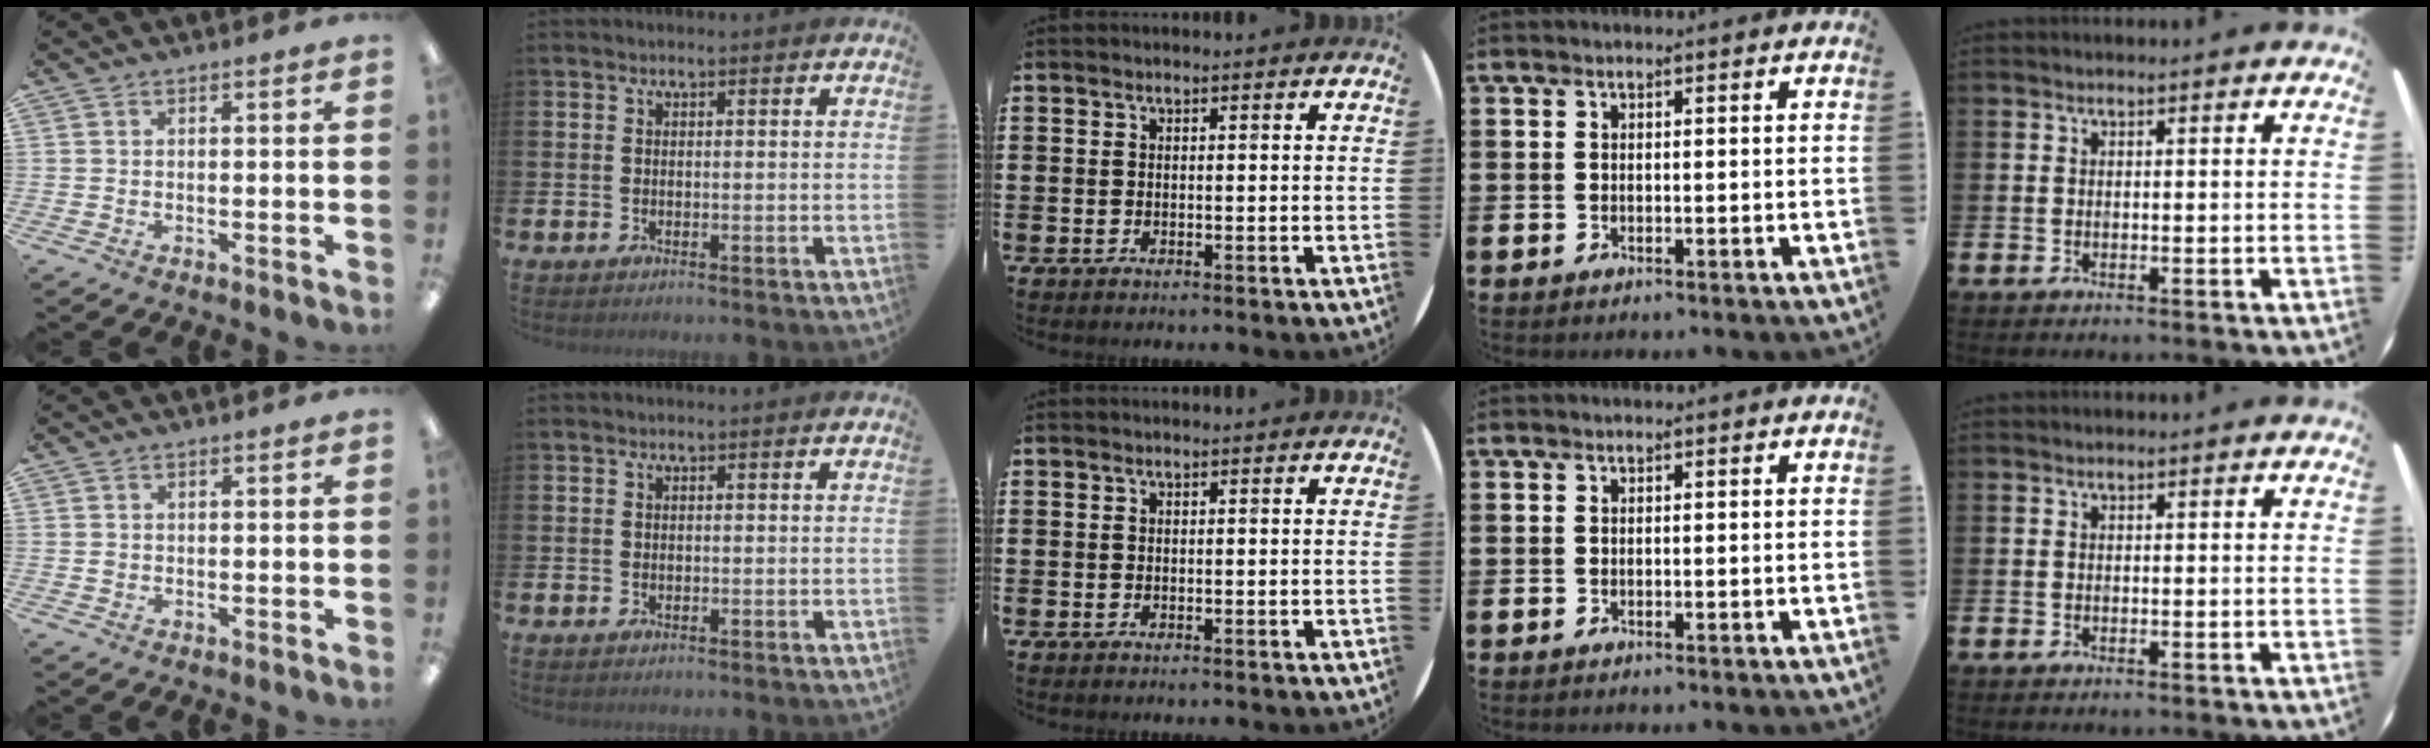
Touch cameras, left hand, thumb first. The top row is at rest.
{"thumb": {"total": 0.8, "force": [0.2, 0.7, 0.3], "torque": [-0.007, 0.005, 0.002]}}